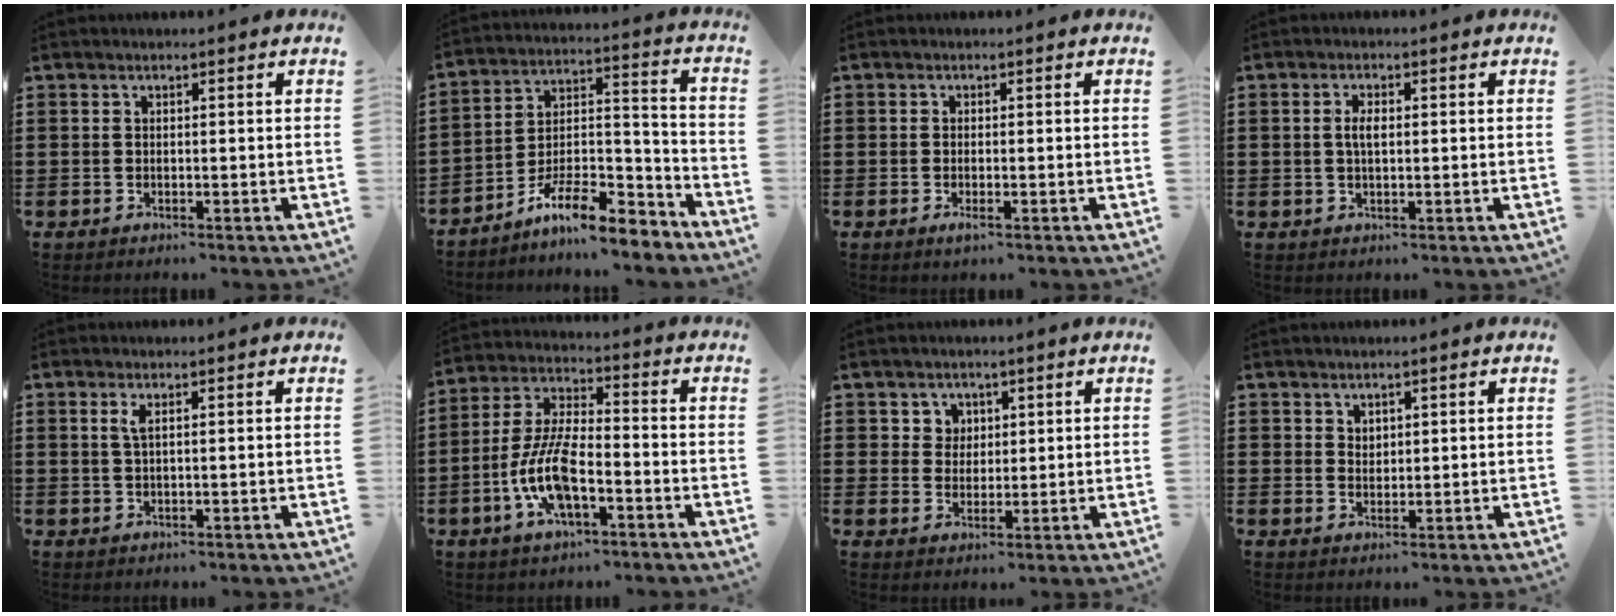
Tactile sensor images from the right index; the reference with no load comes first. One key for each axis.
{"total": 10.4, "fx": -8.8, "fy": 2.1, "fz": 5.2, "tx": -0.082, "ty": 0.022, "tz": -0.167}
{"total": 1.0, "fx": -0.5, "fy": 0.1, "fz": 0.9, "tx": -0.017, "ty": -0.006, "tz": -0.007}
{"total": 2.6, "fx": 0.2, "fy": 1.0, "fz": 2.3, "tx": -0.047, "ty": 0.004, "tz": 0.002}
{"total": 1.5, "fx": 0.5, "fy": 0.3, "fz": 1.4, "tx": -0.030, "ty": 0.002, "tz": 0.008}
{"total": 10.0, "fx": -3.7, "fy": 3.9, "fz": 8.4, "tx": -0.193, "ty": -0.005, "tz": -0.073}
{"total": 3.1, "fx": 1.5, "fy": 2.7, "fz": 0.3, "tx": -0.011, "ty": 0.008, "tz": 0.024}
{"total": 1.8, "fx": 1.4, "fy": 1.0, "fz": 0.2, "tx": -0.006, "ty": 0.004, "tz": 0.028}